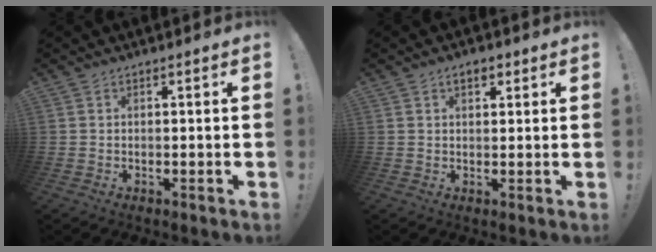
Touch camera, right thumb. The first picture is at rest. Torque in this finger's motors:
{"motor_torque": [-0.08, 0.17, 0.06, -0.06, 0.00]}